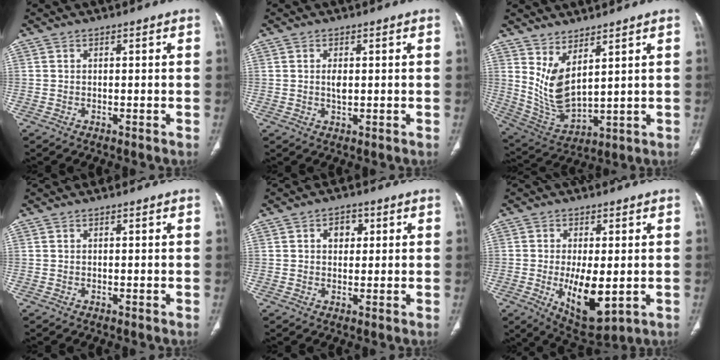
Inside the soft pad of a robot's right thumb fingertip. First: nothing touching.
{"total": 2.0, "force": [0.3, 1.0, 1.8], "torque": [-0.032, -0.002, 0.008]}
{"total": 9.4, "force": [4.6, 3.6, 7.4], "torque": [-0.142, -0.049, 0.113]}
{"total": 0.0}
{"total": 3.8, "force": [1.1, 2.8, 2.2], "torque": [-0.014, 0.000, 0.014]}
{"total": 11.3, "force": [-1.9, 4.9, 10.0], "torque": [-0.154, -0.023, -0.016]}